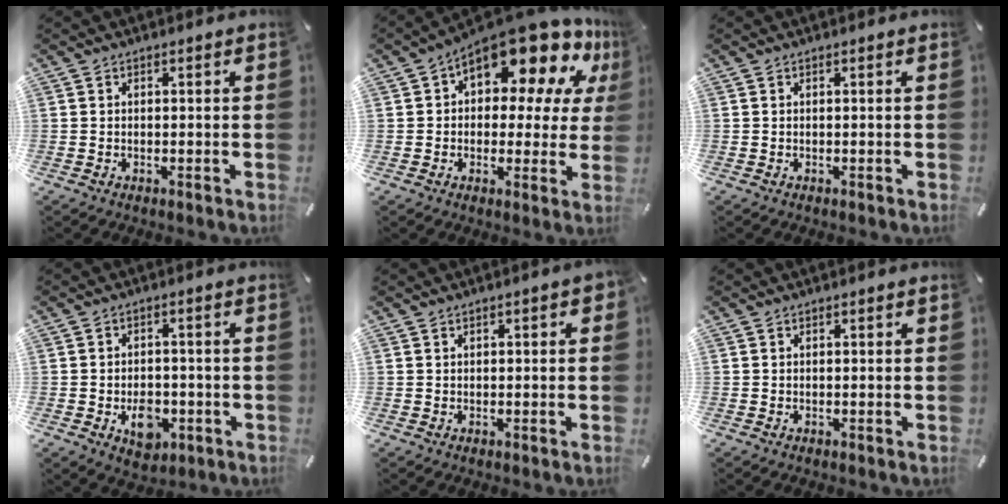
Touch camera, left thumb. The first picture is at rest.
{"total": 16.8, "force": [10.5, 7.9, 10.6], "torque": [-0.161, -0.079, 0.178]}
{"total": 0.0}
{"total": 7.1, "force": [-2.3, 5.3, 4.2], "torque": [-0.054, 0.010, -0.034]}
{"total": 1.6, "force": [0.3, 0.7, 1.4], "torque": [-0.026, 0.005, 0.003]}
{"total": 0.0}